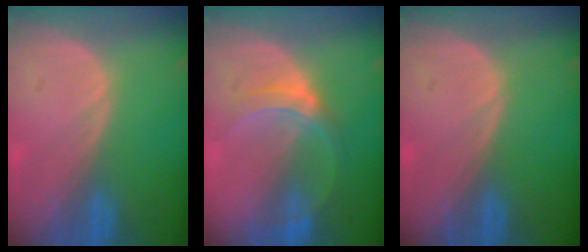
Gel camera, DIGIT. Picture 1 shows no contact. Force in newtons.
{"total": 5.2, "press": 5.1, "slide": 0.9}
{"total": 0.0}